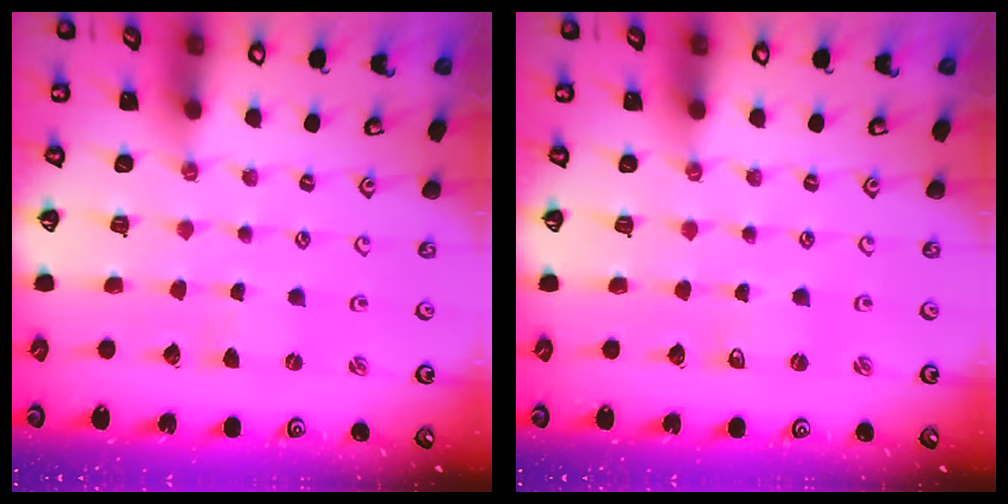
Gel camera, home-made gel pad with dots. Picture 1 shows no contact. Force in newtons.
{"total": 2.3, "press": 2.2, "slide": 0.4}